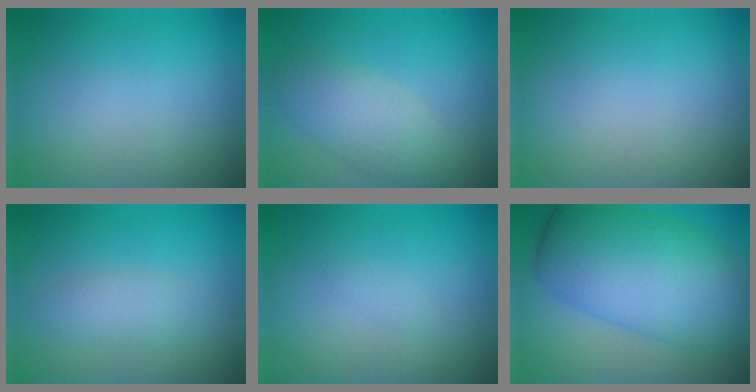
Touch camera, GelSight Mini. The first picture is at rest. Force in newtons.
{"total": 4.1, "press": 4.1, "slide": 0.1}
{"total": 0.0}
{"total": 2.3, "press": 2.3, "slide": 0.1}
{"total": 0.7, "press": 0.6, "slide": 0.1}
{"total": 11.2, "press": 11.2, "slide": 0.3}